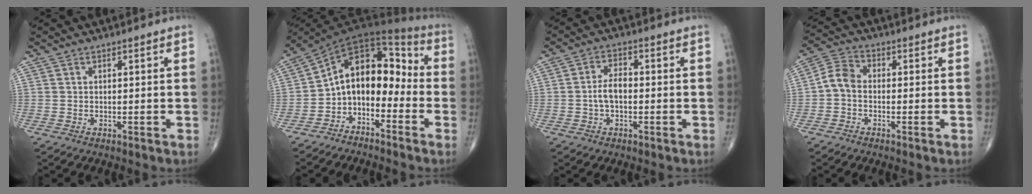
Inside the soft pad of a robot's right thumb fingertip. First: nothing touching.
{"total": 12.4, "force": [-3.6, 8.2, 8.6], "torque": [-0.102, 0.091, -0.077]}
{"total": 4.3, "force": [-0.8, 2.4, 3.5], "torque": [-0.066, 0.019, -0.017]}
{"total": 4.7, "force": [-0.9, 3.4, 3.1], "torque": [-0.053, 0.018, -0.034]}